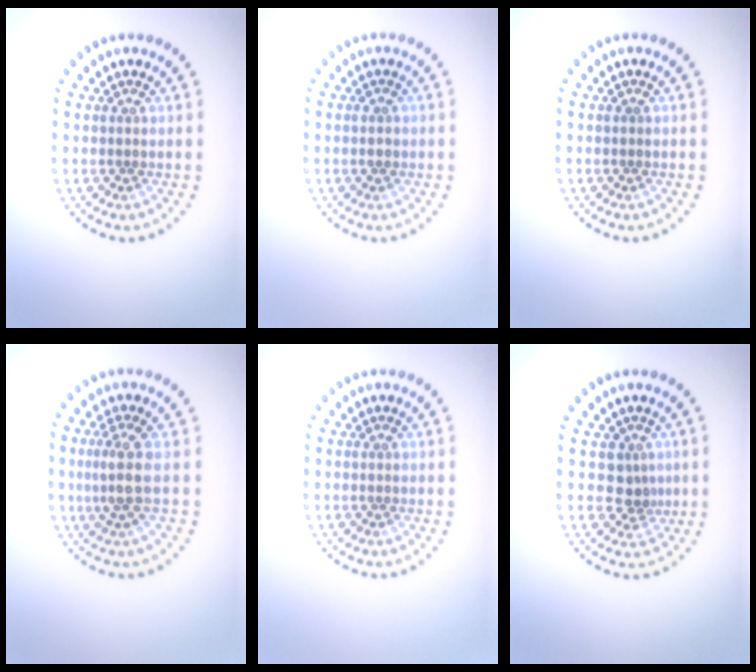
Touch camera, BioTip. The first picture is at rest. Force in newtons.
{"total": 1.1, "press": 1.0, "slide": 0.3}
{"total": 0.0}
{"total": 2.5, "press": 2.0, "slide": 1.6}
{"total": 0.0}
{"total": 2.2, "press": 1.7, "slide": 1.4}